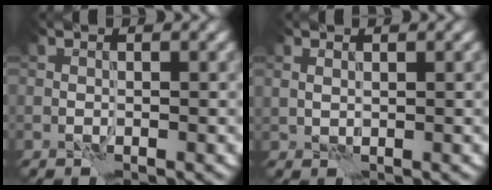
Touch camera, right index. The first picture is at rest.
{"total": 0.7, "force": [0.6, 0.3, 0.0], "torque": [-0.003, -0.001, 0.015]}